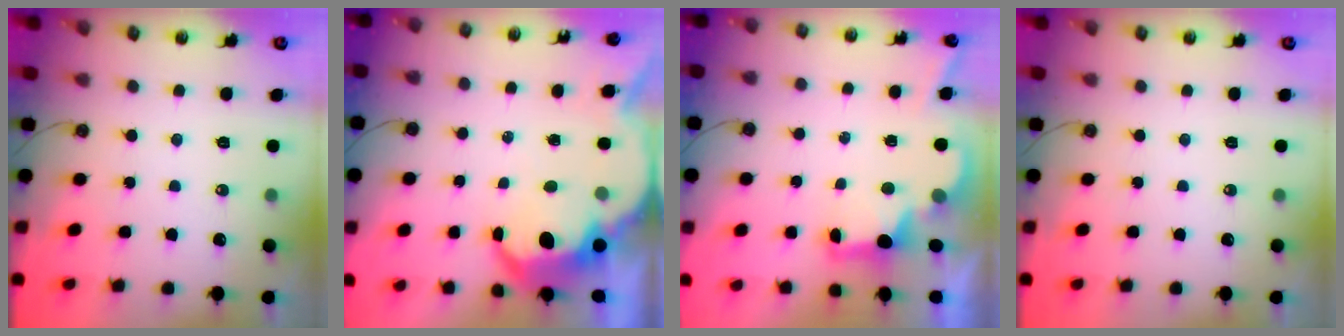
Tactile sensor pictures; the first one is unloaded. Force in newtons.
{"total": 10.8, "press": 10.8, "slide": 0.5}
{"total": 2.9, "press": 2.7, "slide": 0.9}
{"total": 0.0}